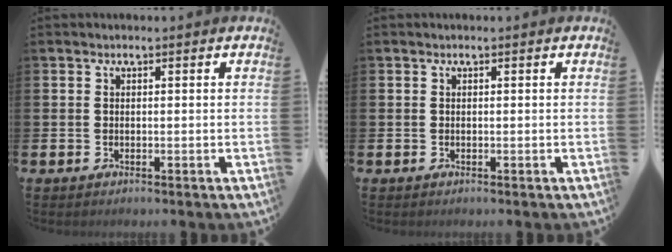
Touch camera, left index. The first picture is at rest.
{"total": 0.0}